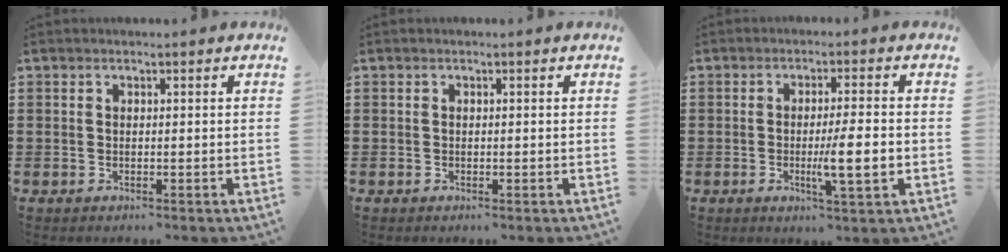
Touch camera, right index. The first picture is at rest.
{"total": 0.0}
{"total": 6.5, "force": [-1.2, 0.5, 6.3], "torque": [-0.104, -0.009, -0.020]}